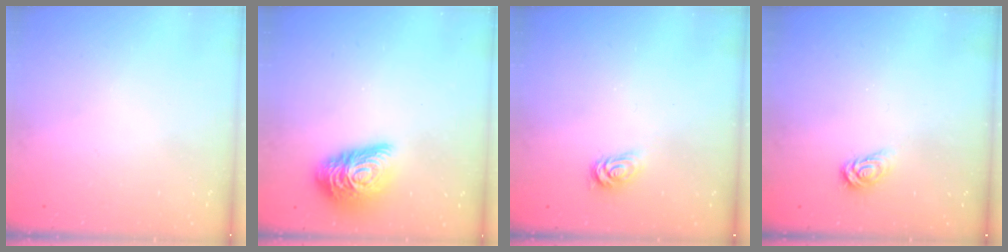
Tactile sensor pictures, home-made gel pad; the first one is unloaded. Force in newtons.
{"total": 14.7, "press": 14.7, "slide": 0.9}
{"total": 2.6, "press": 2.6, "slide": 0.4}
{"total": 3.0, "press": 3.0, "slide": 0.3}